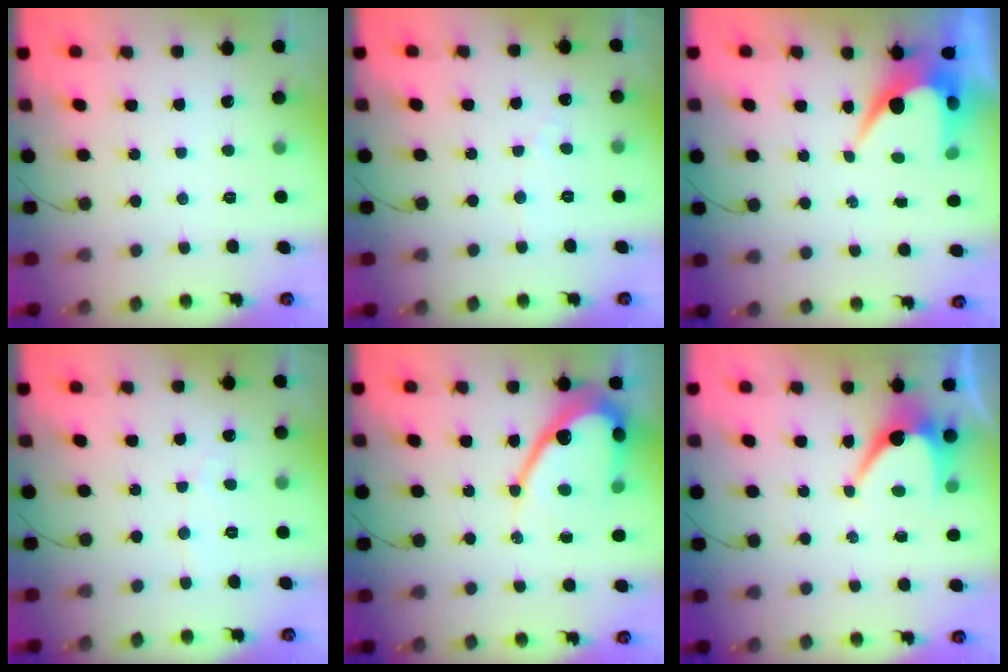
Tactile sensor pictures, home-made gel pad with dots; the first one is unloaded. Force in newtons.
{"total": 2.4, "press": 2.4, "slide": 0.2}
{"total": 8.5, "press": 8.4, "slide": 0.6}
{"total": 2.5, "press": 2.5, "slide": 0.2}
{"total": 13.8, "press": 13.7, "slide": 1.2}
{"total": 7.1, "press": 7.1, "slide": 0.6}